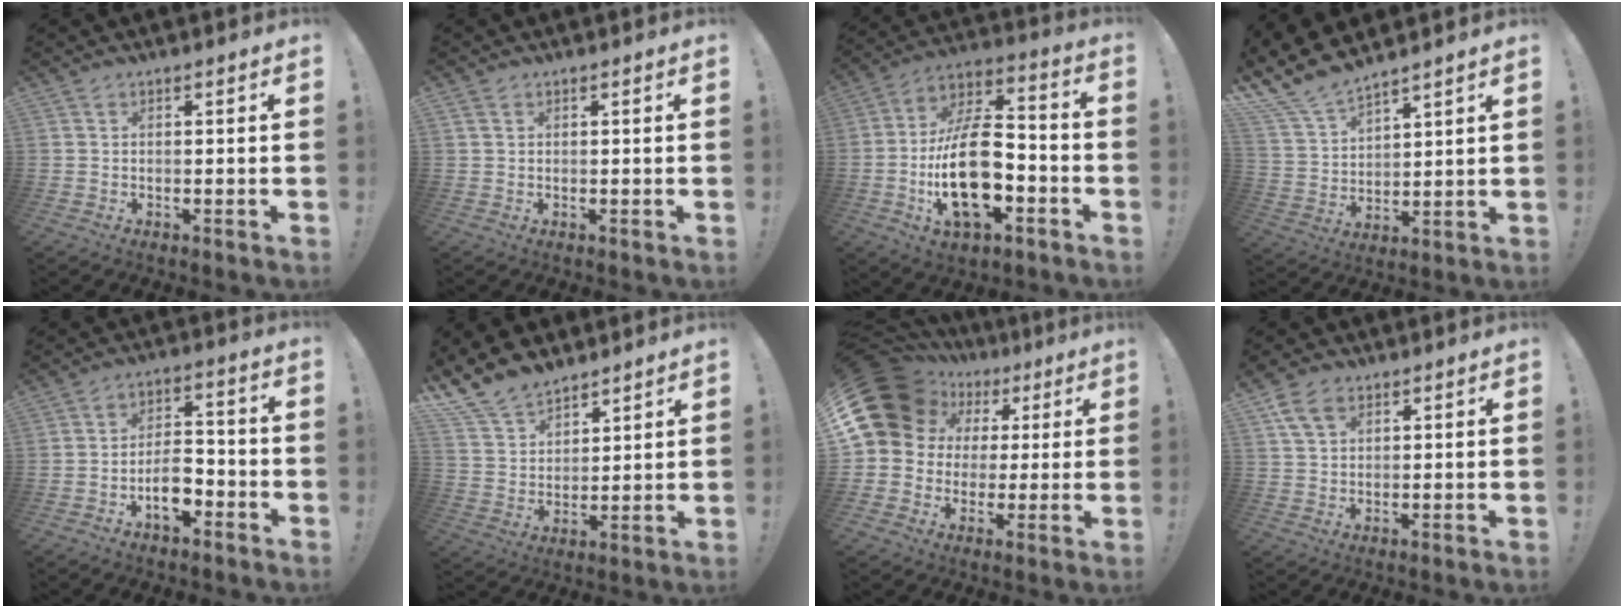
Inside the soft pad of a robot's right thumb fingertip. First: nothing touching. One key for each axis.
{"total": 1.2, "fx": 0.6, "fy": 0.8, "fz": 0.6, "tx": -0.013, "ty": 0.003, "tz": 0.011}
{"total": 21.9, "fx": -5.3, "fy": 11.5, "fz": 17.9, "tx": -0.332, "ty": 0.025, "tz": -0.087}
{"total": 10.3, "fx": 9.4, "fy": 3.2, "fz": 2.5, "tx": -0.080, "ty": -0.073, "tz": 0.180}
{"total": 8.8, "fx": -4.2, "fy": 4.9, "fz": 5.9, "tx": -0.100, "ty": 0.022, "tz": -0.075}
{"total": 12.9, "fx": 10.6, "fy": 6.4, "fz": 3.5, "tx": -0.086, "ty": -0.072, "tz": 0.205}
{"total": 18.2, "fx": 6.6, "fy": 14.4, "fz": 9.0, "tx": -0.144, "ty": -0.033, "tz": 0.143}
{"total": 7.1, "fx": 4.1, "fy": 4.5, "fz": 3.7, "tx": -0.064, "ty": -0.009, "tz": 0.080}